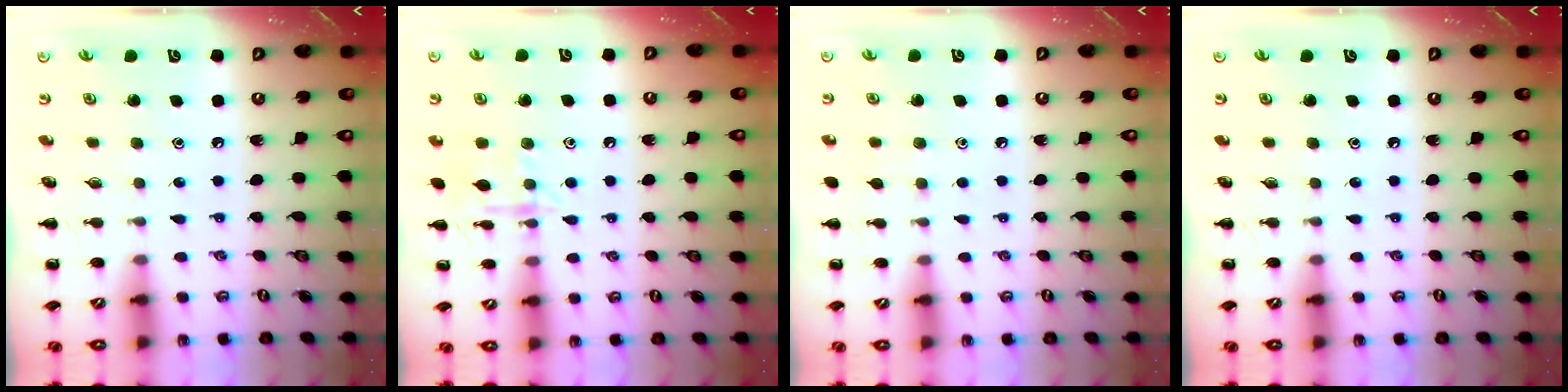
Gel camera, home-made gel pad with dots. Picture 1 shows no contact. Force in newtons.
{"total": 9.0, "press": 8.9, "slide": 1.1}
{"total": 3.9, "press": 3.7, "slide": 1.4}
{"total": 0.0}